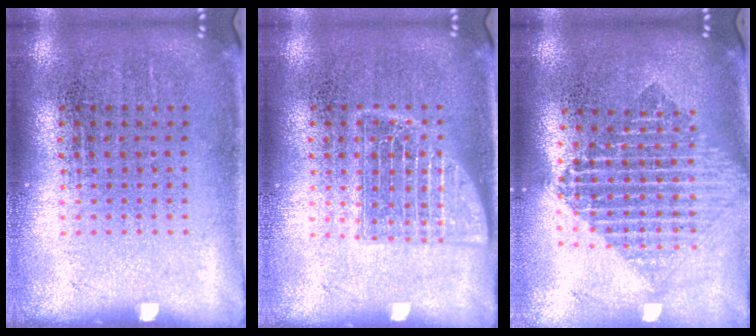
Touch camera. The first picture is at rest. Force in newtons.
{"total": 2.5, "press": 2.5, "slide": 0.3}
{"total": 2.0, "press": 1.6, "slide": 1.2}